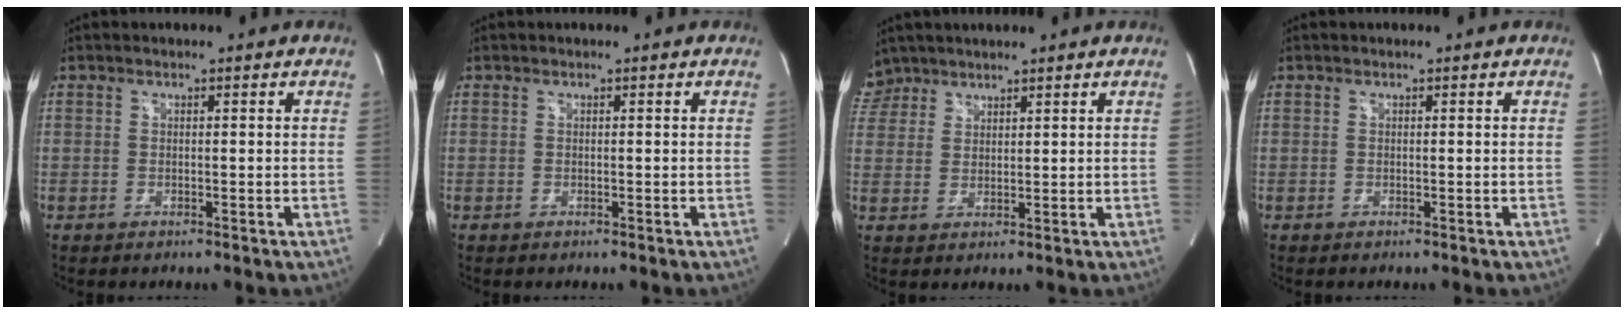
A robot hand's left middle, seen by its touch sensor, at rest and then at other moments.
{"total": 0.0}
{"total": 5.0, "force": [4.2, 2.7, -0.3], "torque": [0.010, 0.011, 0.085]}
{"total": 0.0}